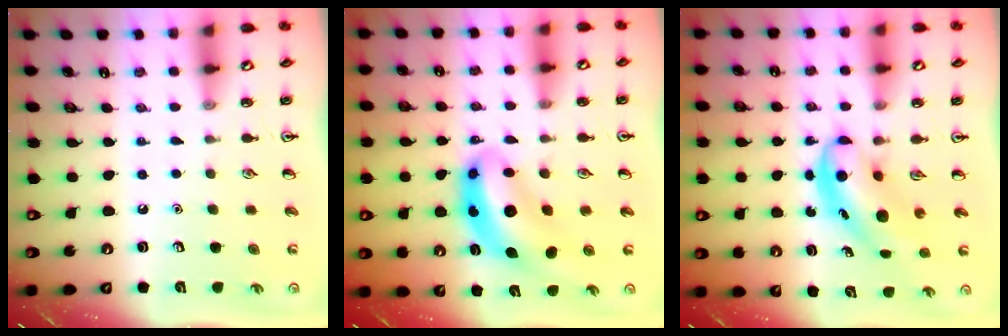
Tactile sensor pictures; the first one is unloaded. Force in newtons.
{"total": 8.9, "press": 8.5, "slide": 2.7}
{"total": 6.7, "press": 6.6, "slide": 1.3}